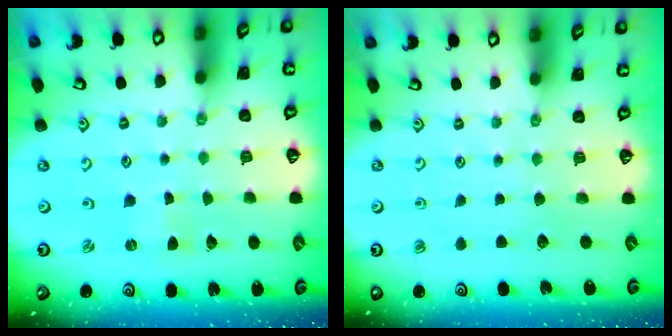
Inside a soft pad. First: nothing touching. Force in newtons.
{"total": 0.0}